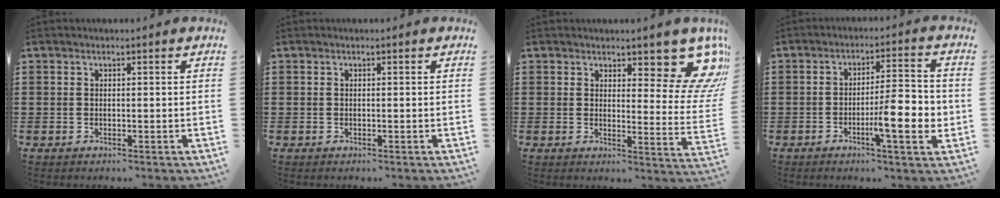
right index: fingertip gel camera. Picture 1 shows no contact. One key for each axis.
{"total": 0.0}
{"total": 11.0, "fx": 7.5, "fy": 3.7, "fz": 7.2, "tx": -0.100, "ty": -0.042, "tz": 0.131}
{"total": 9.5, "fx": -2.4, "fy": 1.8, "fz": 9.0, "tx": -0.129, "ty": -0.005, "tz": -0.041}